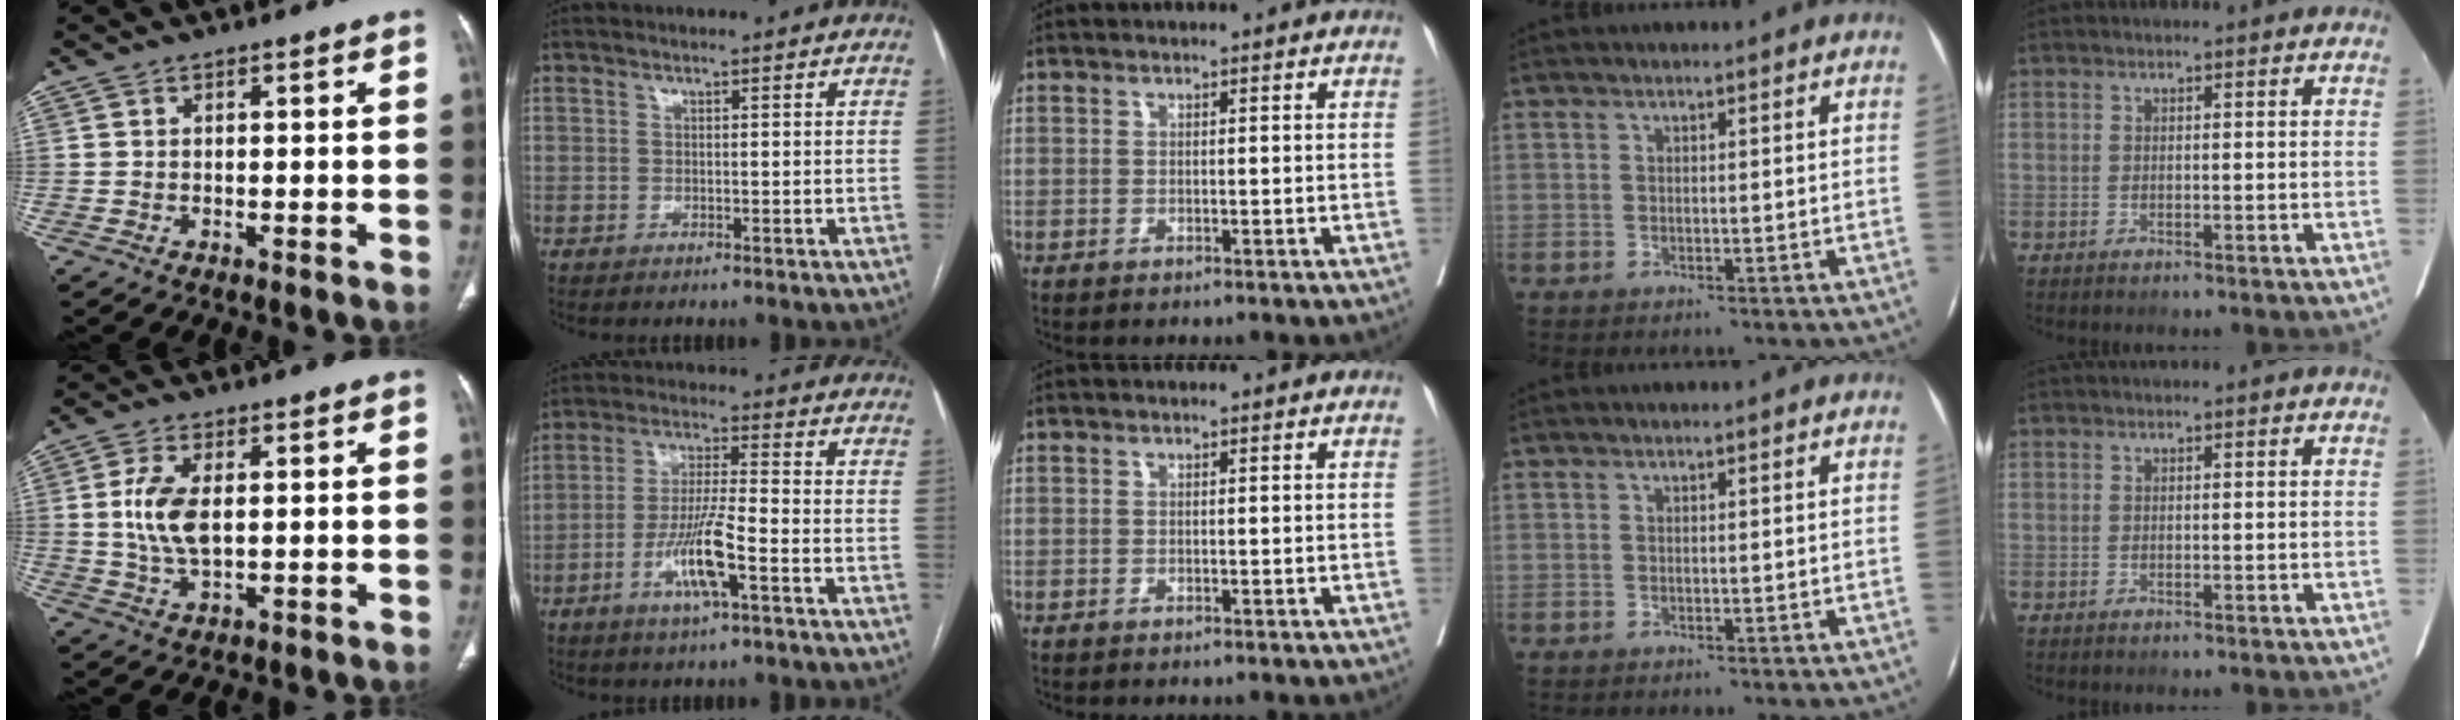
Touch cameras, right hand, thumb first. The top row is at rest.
{"thumb": {"total": 8.1, "force": [0.8, 4.1, 6.9], "torque": [-0.148, -0.005, 0.018]}, "index": {"total": 9.0, "force": [-3.7, 0.7, 8.2], "torque": [-0.161, -0.004, -0.068]}}